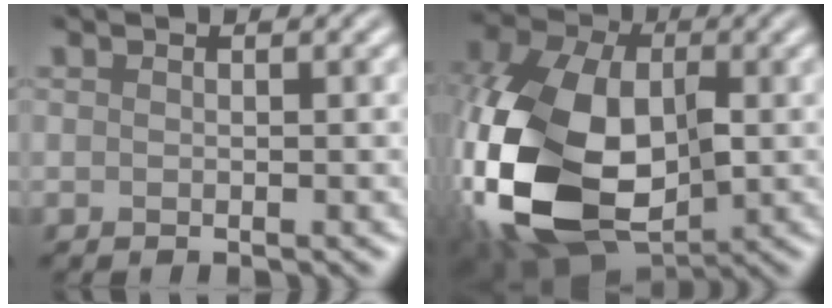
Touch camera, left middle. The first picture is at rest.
{"total": 17.2, "force": [-2.9, 11.5, 12.5], "torque": [-0.279, -0.024, -0.058]}